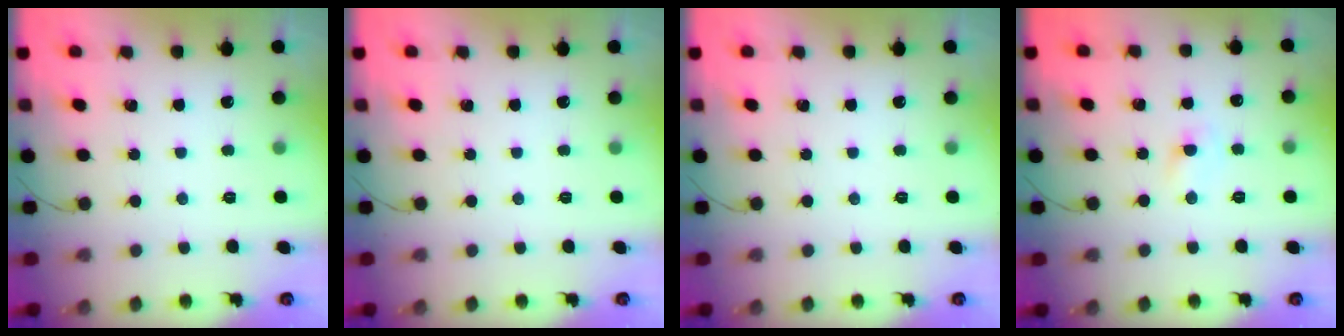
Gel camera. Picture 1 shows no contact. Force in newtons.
{"total": 0.0}
{"total": 0.0}
{"total": 4.2, "press": 4.0, "slide": 1.3}